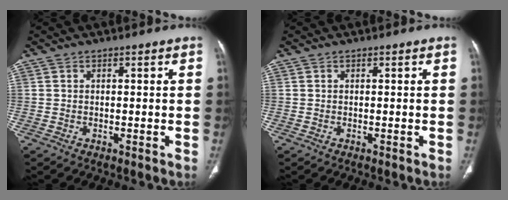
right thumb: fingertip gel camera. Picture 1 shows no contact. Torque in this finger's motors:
{"motor_torque": [0.00, 0.00, 0.00, 0.00, 0.00]}